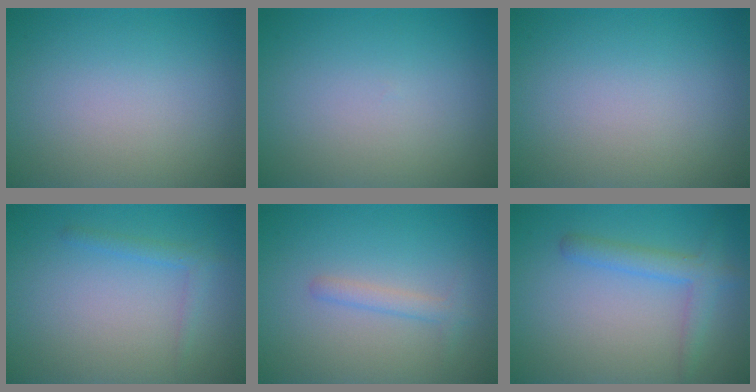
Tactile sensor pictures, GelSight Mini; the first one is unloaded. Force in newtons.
{"total": 0.0}
{"total": 0.0}
{"total": 1.3, "press": 1.3, "slide": 0.1}
{"total": 1.8, "press": 1.8, "slide": 0.2}
{"total": 2.7, "press": 2.7, "slide": 0.1}